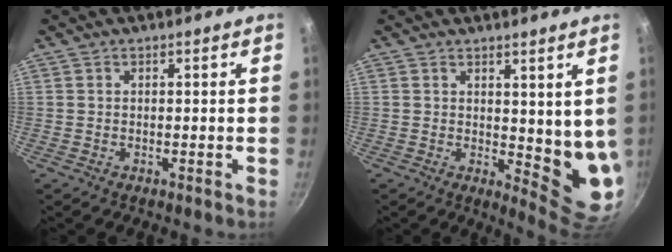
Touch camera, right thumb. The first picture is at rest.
{"total": 7.6, "force": [2.3, 3.3, 6.4], "torque": [-0.073, -0.031, 0.039]}